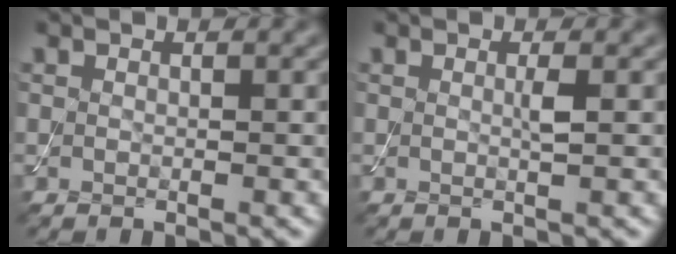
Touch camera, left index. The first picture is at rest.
{"total": 0.9, "force": [0.1, 0.0, 0.9], "torque": [-0.019, 0.000, 0.000]}